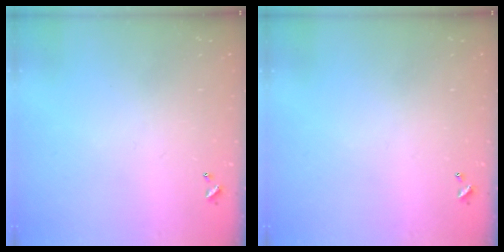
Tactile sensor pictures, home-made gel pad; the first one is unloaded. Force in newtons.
{"total": 0.0}